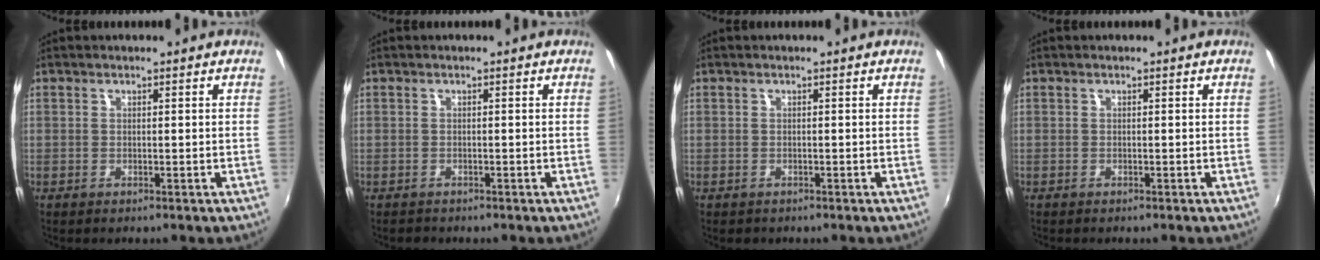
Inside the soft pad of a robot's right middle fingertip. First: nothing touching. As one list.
[{"total": 1.2, "force": [-1.0, 0.7, 0.0], "torque": [-0.004, -0.001, -0.018]}, {"total": 0.8, "force": [-0.5, 0.6, 0.1], "torque": [-0.004, -0.003, -0.007]}, {"total": 0.0}]